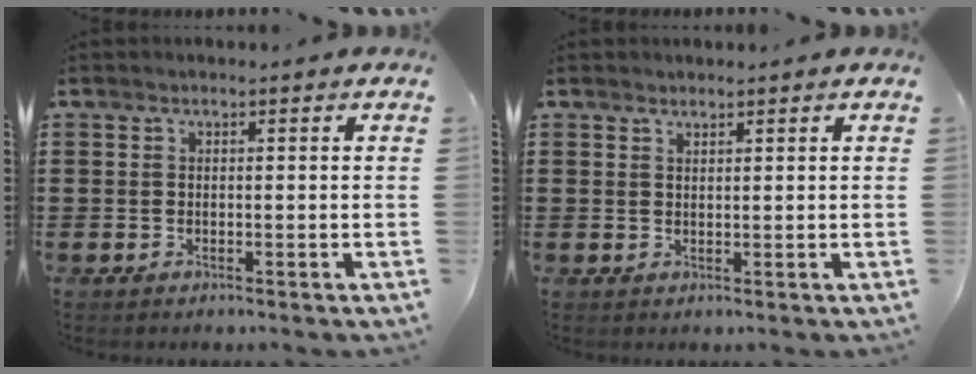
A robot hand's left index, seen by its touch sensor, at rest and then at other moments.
{"total": 1.2, "force": [1.2, 0.3, 0.1], "torque": [-0.004, 0.001, 0.022]}